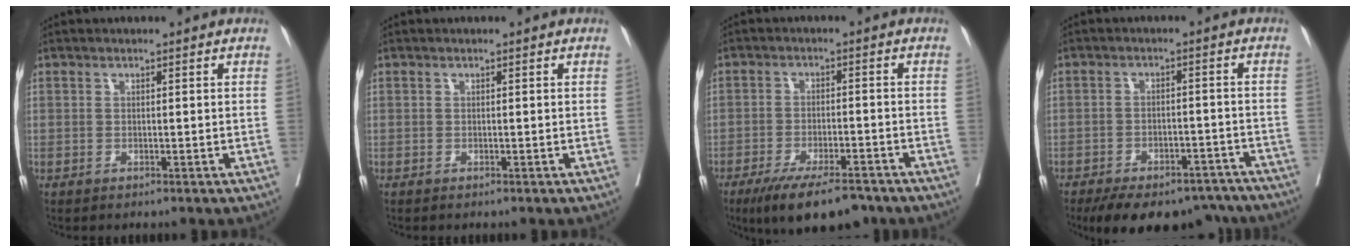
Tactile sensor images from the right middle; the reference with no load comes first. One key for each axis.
{"total": 0.0}
{"total": 11.0, "fx": -8.4, "fy": 3.0, "fz": 6.5, "tx": -0.103, "ty": -0.017, "tz": -0.134}
{"total": 17.1, "fx": -13.8, "fy": 7.6, "fz": 6.7, "tx": -0.124, "ty": 0.004, "tz": -0.178}